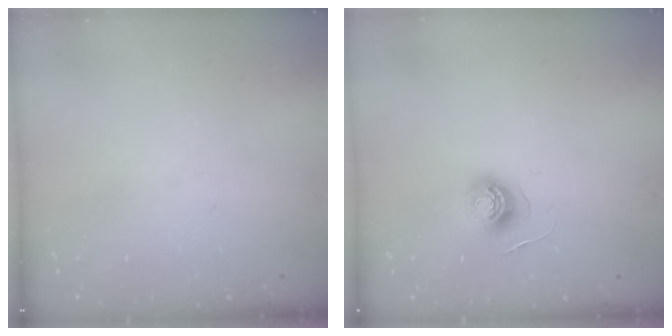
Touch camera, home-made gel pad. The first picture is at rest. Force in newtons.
{"total": 6.0, "press": 6.0, "slide": 0.3}